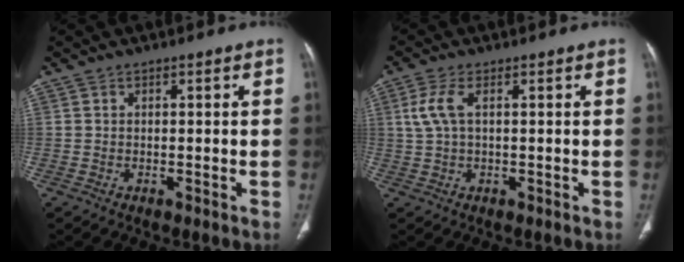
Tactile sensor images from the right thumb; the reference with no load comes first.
{"total": 4.4, "force": [1.1, 1.8, 3.9], "torque": [-0.109, 0.012, 0.023]}